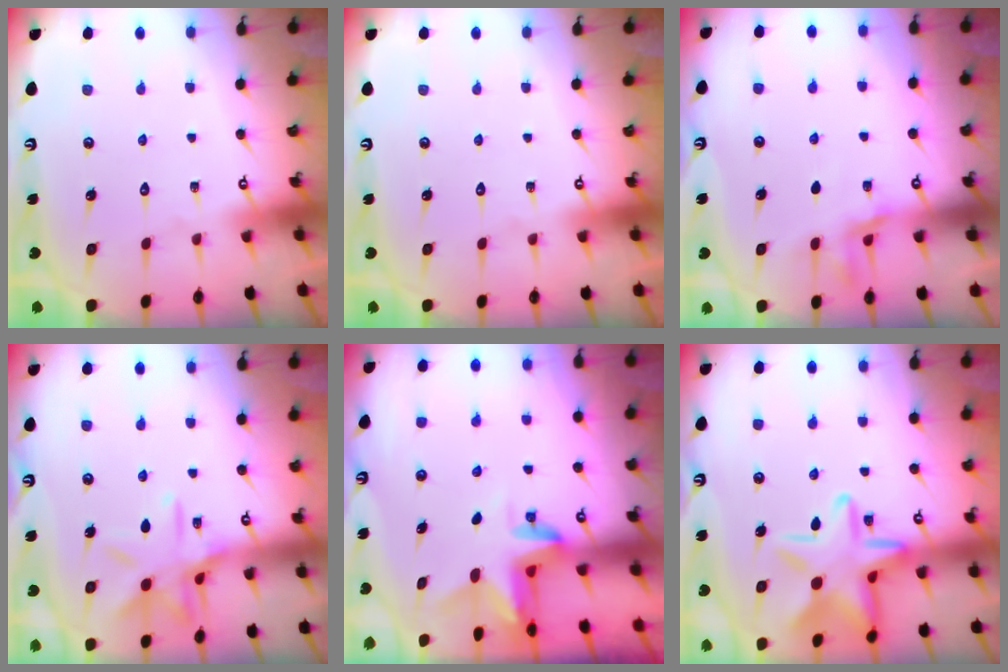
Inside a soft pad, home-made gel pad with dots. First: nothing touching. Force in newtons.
{"total": 0.0}
{"total": 6.0, "press": 5.8, "slide": 1.3}
{"total": 11.8, "press": 11.7, "slide": 0.8}
{"total": 2.9, "press": 2.9, "slide": 0.2}
{"total": 17.7, "press": 17.7, "slide": 1.0}